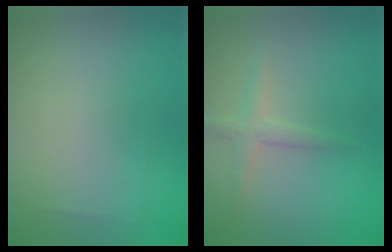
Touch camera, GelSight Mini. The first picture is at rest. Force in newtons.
{"total": 1.7, "press": 1.7, "slide": 0.1}